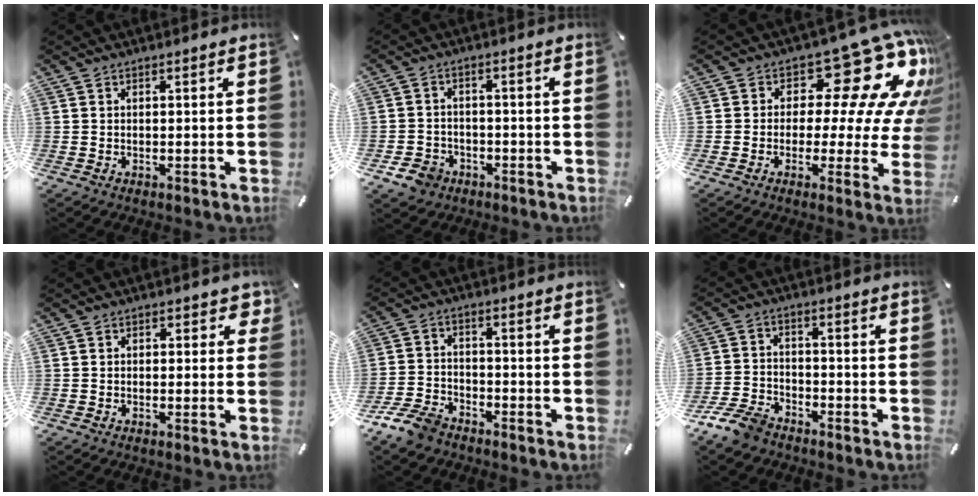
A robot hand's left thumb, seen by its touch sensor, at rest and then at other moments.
{"total": 5.6, "force": [-3.2, 4.3, 1.5], "torque": [-0.034, 0.018, -0.058]}
{"total": 19.4, "force": [9.7, 9.0, 14.1], "torque": [-0.190, -0.075, 0.158]}
{"total": 2.2, "force": [0.3, 1.6, 1.5], "torque": [-0.006, -0.001, -0.002]}
{"total": 8.1, "force": [-6.6, 3.7, 2.9], "torque": [-0.062, 0.033, -0.128]}
{"total": 8.5, "force": [-7.1, 3.7, 3.1], "torque": [-0.071, 0.031, -0.138]}